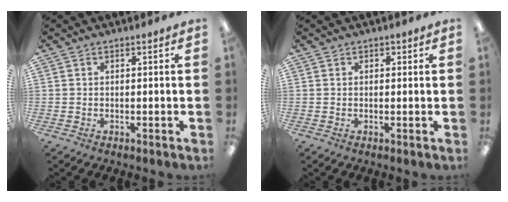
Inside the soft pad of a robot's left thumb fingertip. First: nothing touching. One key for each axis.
{"total": 0.7, "fx": 0.4, "fy": 0.6, "fz": 0.0, "tx": 0.000, "ty": 0.004, "tz": 0.007}